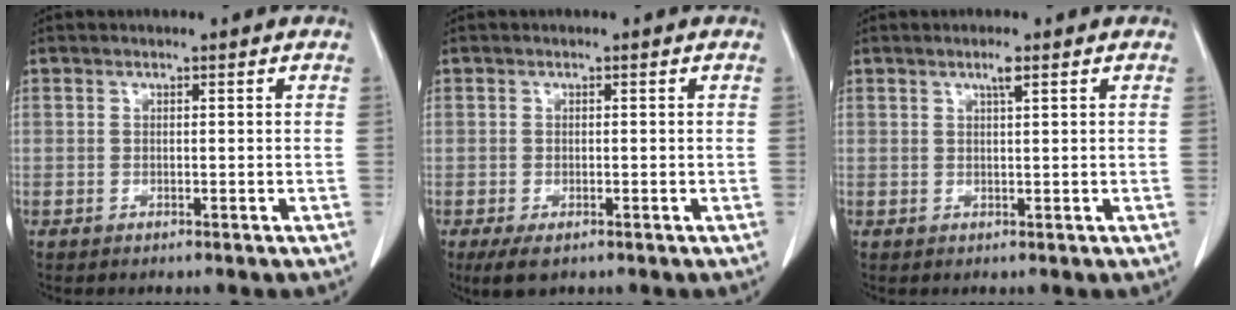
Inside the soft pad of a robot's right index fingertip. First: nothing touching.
{"total": 2.8, "force": [-1.4, 1.4, 2.0], "torque": [-0.043, -0.005, -0.019]}
{"total": 1.6, "force": [1.0, -0.1, 1.3], "torque": [-0.024, 0.001, 0.016]}